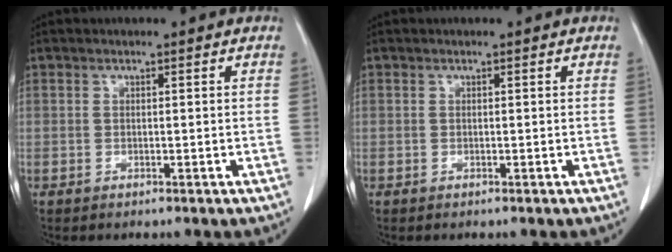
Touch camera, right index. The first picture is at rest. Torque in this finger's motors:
{"motor_torque": [0.00, 0.00, 0.00, 0.00]}